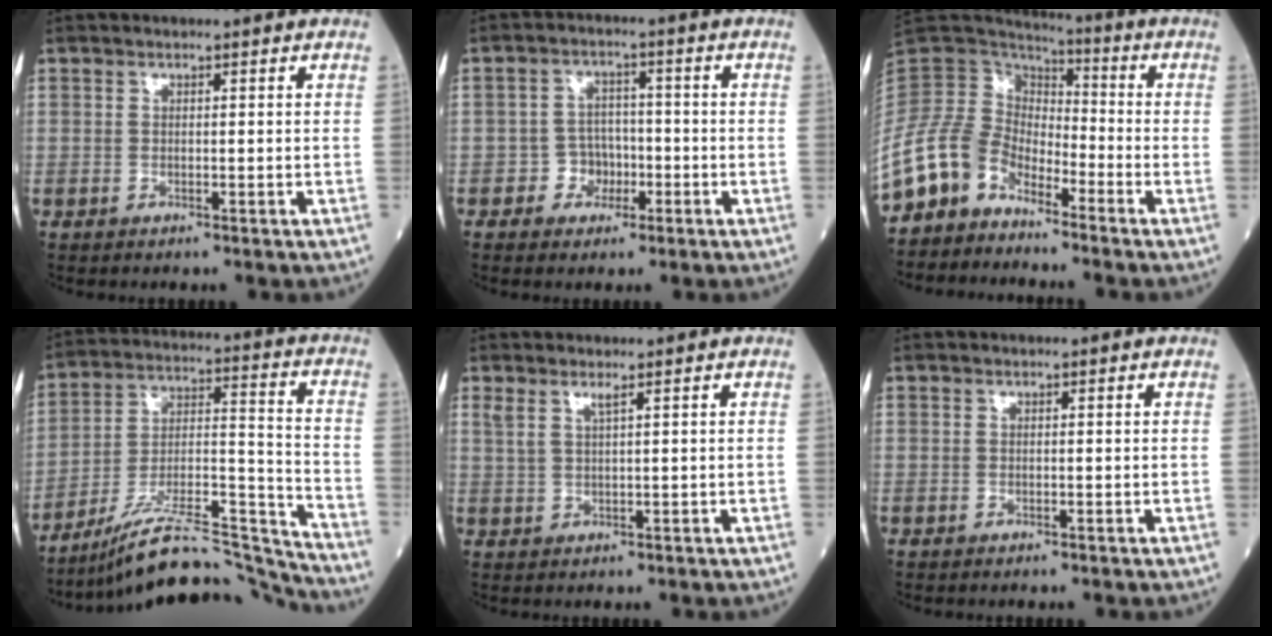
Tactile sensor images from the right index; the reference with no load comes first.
{"total": 4.1, "force": [-1.5, 3.6, 1.1], "torque": [-0.006, 0.012, -0.026]}
{"total": 12.3, "force": [-9.4, 6.4, 4.8], "torque": [-0.119, 0.029, -0.192]}
{"total": 18.9, "force": [-18.1, -0.2, 5.5], "torque": [-0.100, 0.029, -0.302]}
{"total": 2.0, "force": [1.3, -0.1, 1.4], "torque": [-0.038, 0.003, 0.032]}
{"total": 0.0}